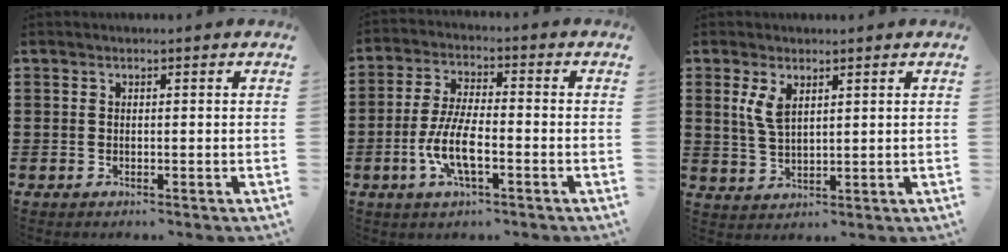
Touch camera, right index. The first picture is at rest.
{"total": 7.8, "force": [-2.6, 2.3, 7.0], "torque": [-0.161, -0.016, -0.055]}
{"total": 4.0, "force": [1.9, 1.8, 3.0], "torque": [-0.072, 0.002, 0.031]}